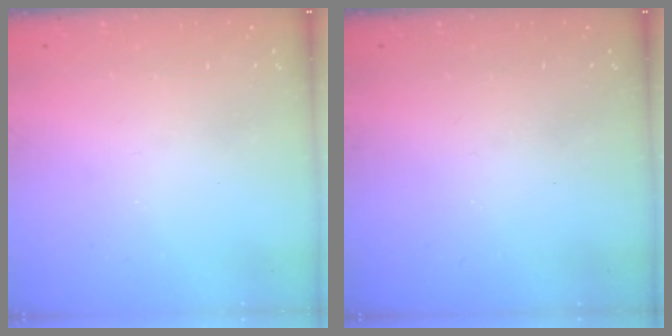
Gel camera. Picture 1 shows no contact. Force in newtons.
{"total": 0.0}